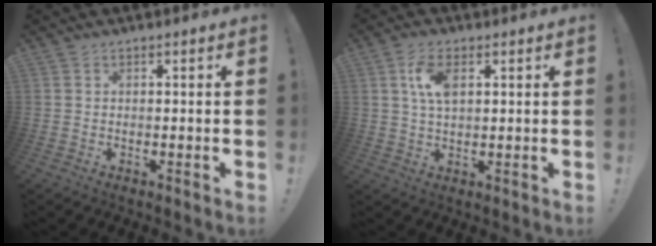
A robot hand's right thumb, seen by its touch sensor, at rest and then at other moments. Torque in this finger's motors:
{"motor_torque": [-0.06, 0.21, 0.64, -0.29, 0.23]}